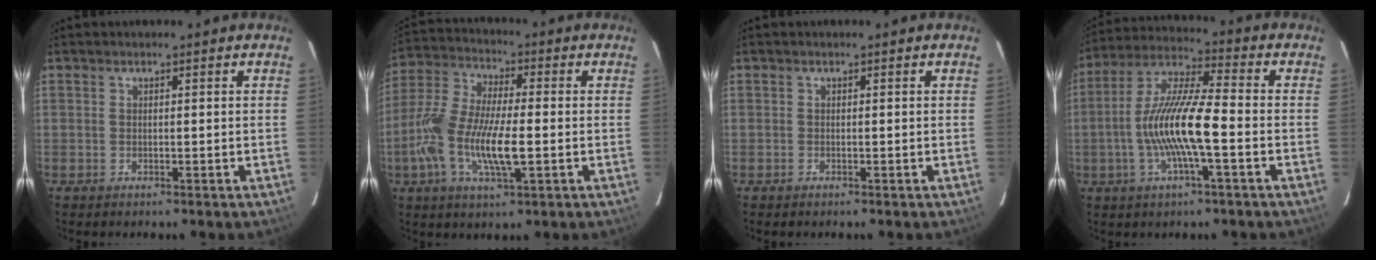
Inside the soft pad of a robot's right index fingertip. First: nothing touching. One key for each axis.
{"total": 14.5, "fx": -3.4, "fy": 4.6, "fz": 13.3, "tx": -0.281, "ty": -0.005, "tz": -0.070}
{"total": 0.0}
{"total": 13.6, "fx": -3.1, "fy": 2.2, "fz": 13.0, "tx": -0.261, "ty": 0.003, "tz": -0.062}